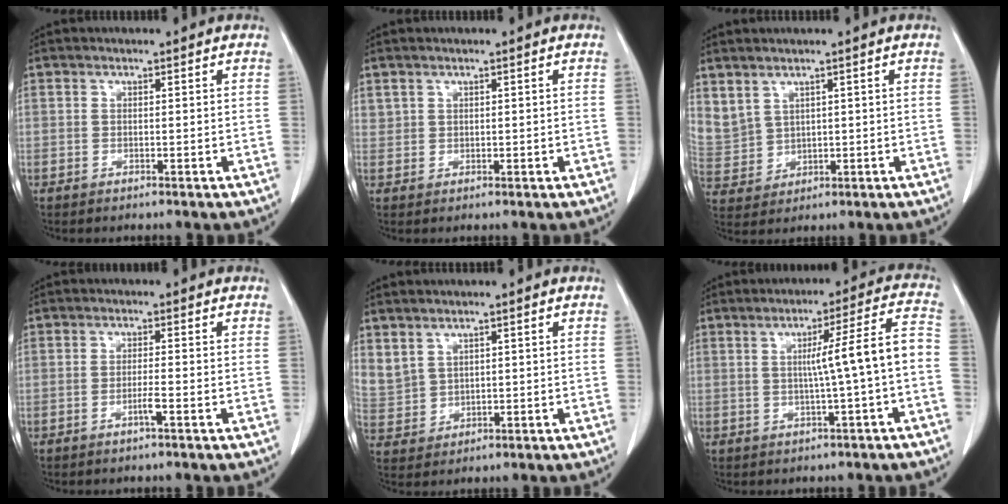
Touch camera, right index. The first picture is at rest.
{"total": 1.0, "force": [0.7, 0.8, 0.2], "torque": [0.000, 0.008, 0.015]}
{"total": 9.1, "force": [4.5, 7.1, 3.4], "torque": [-0.112, 0.017, 0.117]}
{"total": 3.0, "force": [-1.4, -0.1, 2.7], "torque": [-0.052, -0.001, -0.026]}
{"total": 6.5, "force": [3.6, 4.9, 2.3], "torque": [-0.070, 0.009, 0.091]}
{"total": 8.3, "force": [-1.1, -1.1, 8.1], "torque": [-0.115, 0.016, -0.013]}